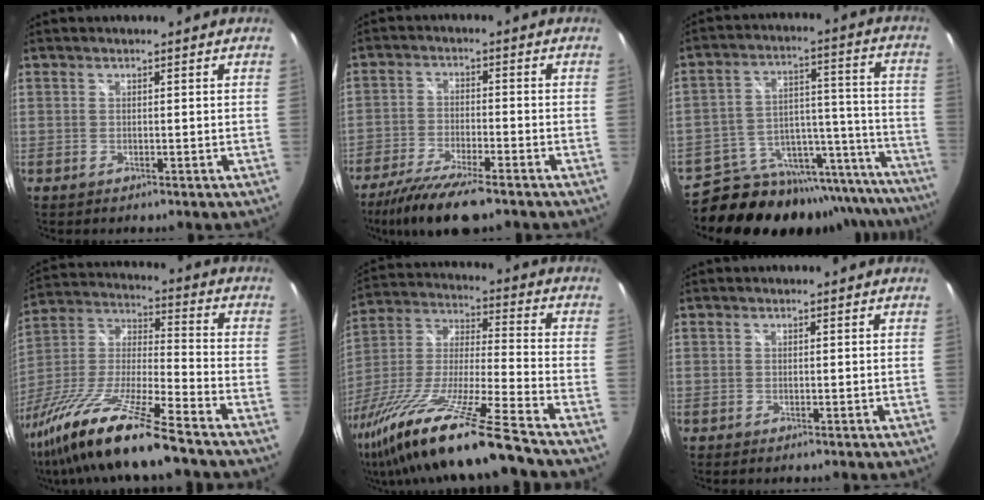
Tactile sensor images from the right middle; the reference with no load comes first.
{"total": 11.6, "force": [-8.8, 2.6, 7.1], "torque": [-0.161, -0.031, -0.163]}
{"total": 26.3, "force": [-22.9, 10.1, 8.0], "torque": [-0.109, 0.044, -0.302]}
{"total": 22.6, "force": [-16.3, 1.6, 15.6], "torque": [-0.300, -0.038, -0.302]}
{"total": 26.2, "force": [-19.3, 0.2, 17.6], "torque": [-0.323, -0.057, -0.347]}
{"total": 0.0}